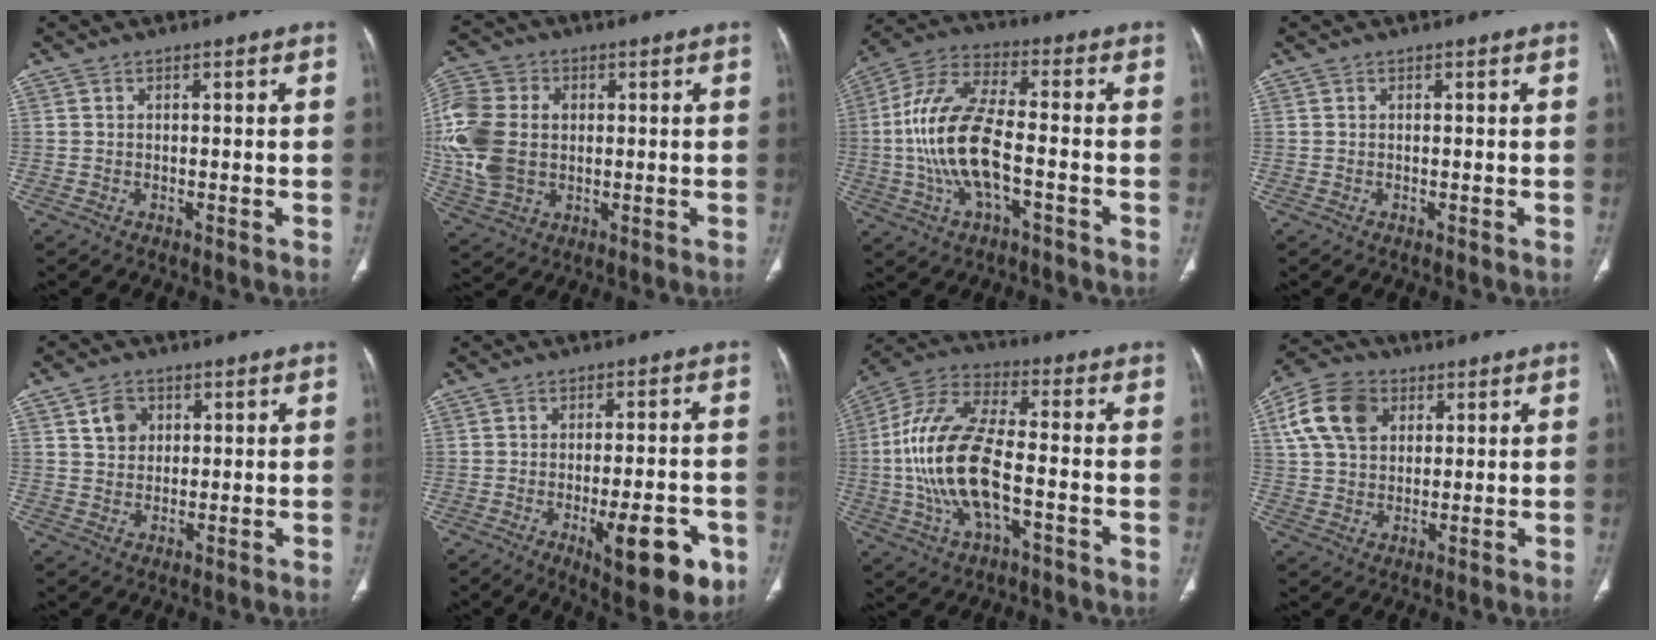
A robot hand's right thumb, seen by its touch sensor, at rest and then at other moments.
{"total": 14.5, "force": [0.4, 10.9, 9.5], "torque": [-0.204, 0.007, 0.011]}
{"total": 15.2, "force": [-2.8, 6.4, 13.5], "torque": [-0.283, 0.032, -0.054]}
{"total": 0.0}
{"total": 4.9, "force": [1.9, 3.9, 2.2], "torque": [-0.020, -0.009, 0.035]}
{"total": 12.9, "force": [-5.1, 4.4, 11.1], "torque": [-0.132, 0.009, -0.061]}
{"total": 17.5, "force": [-3.0, 7.6, 15.4], "torque": [-0.324, 0.030, -0.056]}
{"total": 11.7, "force": [4.2, 8.5, 6.9], "torque": [-0.115, 0.003, 0.074]}